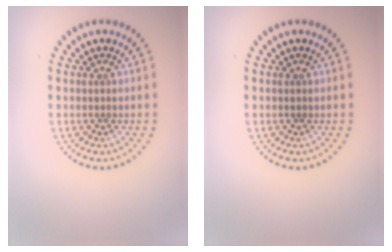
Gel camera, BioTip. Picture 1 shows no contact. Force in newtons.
{"total": 0.0}